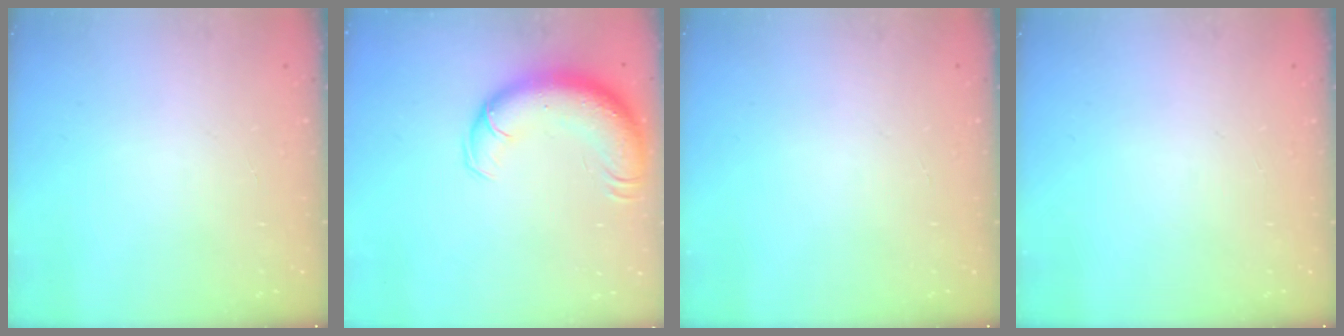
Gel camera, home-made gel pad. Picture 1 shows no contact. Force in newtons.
{"total": 14.3, "press": 13.9, "slide": 3.3}
{"total": 0.0}
{"total": 0.0}